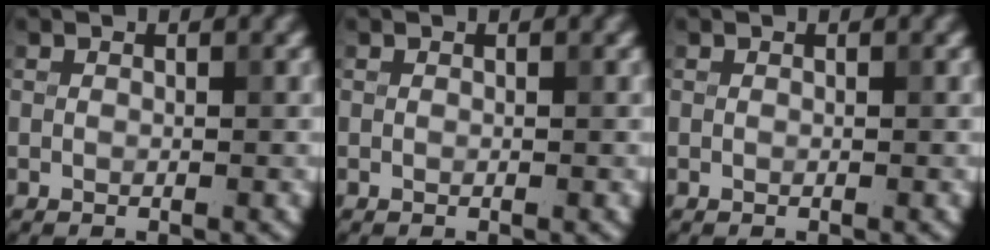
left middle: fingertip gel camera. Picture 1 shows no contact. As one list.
[{"total": 0.0}, {"total": 0.0}]